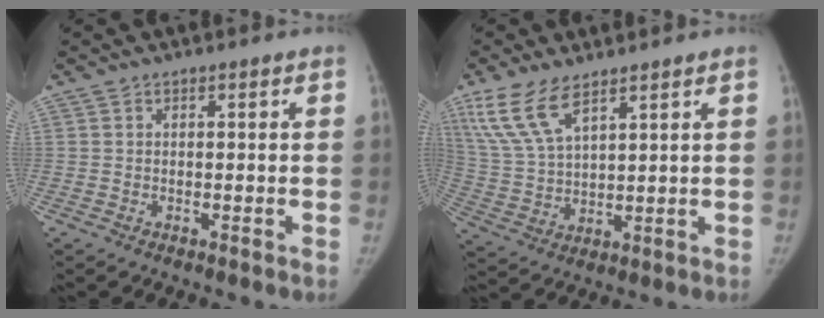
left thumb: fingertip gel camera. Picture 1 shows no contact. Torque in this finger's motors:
{"motor_torque": [1.24, 0.46, 1.27, -1.24, 0.12]}